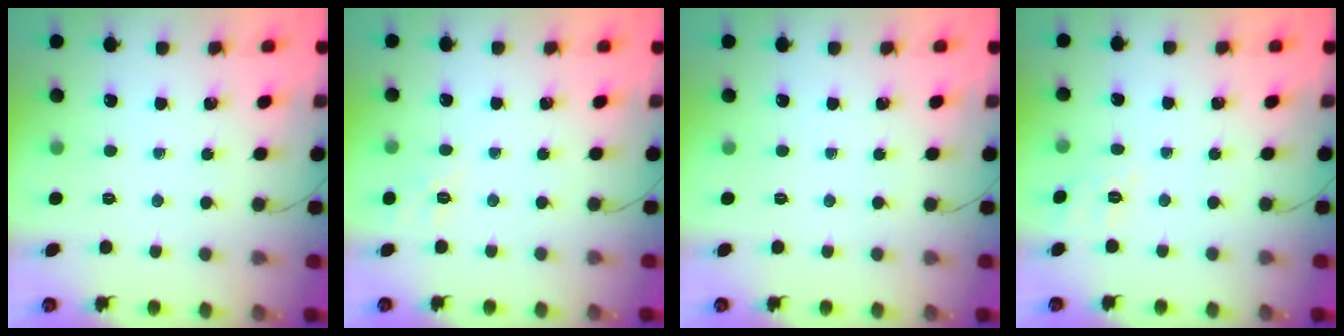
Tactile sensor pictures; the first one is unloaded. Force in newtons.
{"total": 8.8, "press": 8.5, "slide": 1.9}
{"total": 0.0}
{"total": 7.3, "press": 6.9, "slide": 2.2}